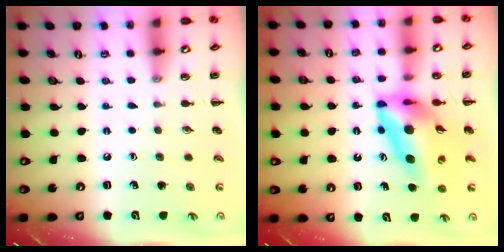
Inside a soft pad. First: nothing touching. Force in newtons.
{"total": 13.2, "press": 12.6, "slide": 4.2}